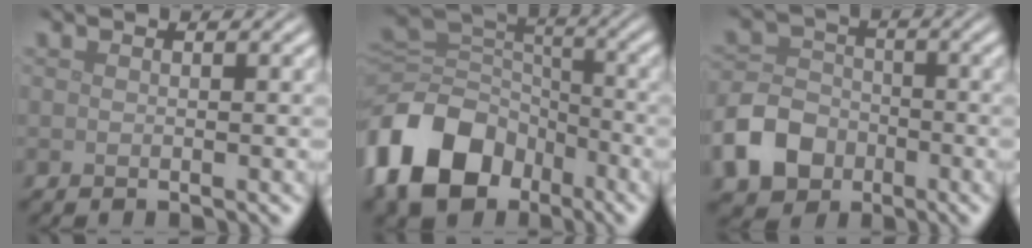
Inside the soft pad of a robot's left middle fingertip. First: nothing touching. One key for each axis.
{"total": 11.8, "fx": -6.0, "fy": 8.1, "fz": 6.2, "tx": -0.137, "ty": -0.013, "tz": -0.124}
{"total": 6.2, "fx": -2.9, "fy": 4.7, "fz": 2.7, "tx": -0.051, "ty": -0.005, "tz": -0.064}